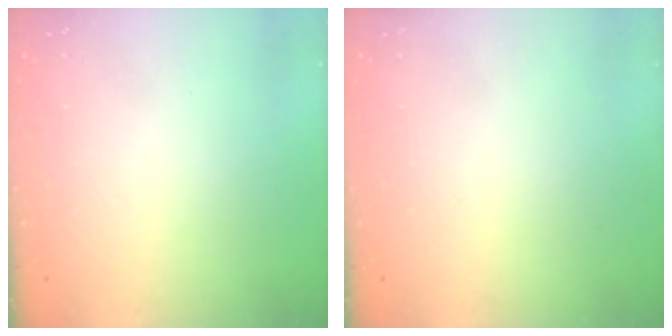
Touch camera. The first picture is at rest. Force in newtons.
{"total": 1.7, "press": 1.7, "slide": 0.1}